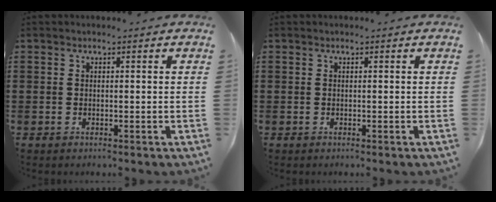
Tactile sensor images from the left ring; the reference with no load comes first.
{"total": 0.0}